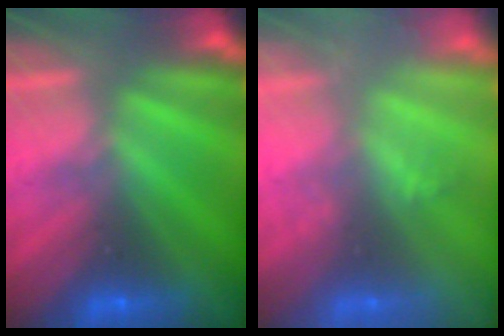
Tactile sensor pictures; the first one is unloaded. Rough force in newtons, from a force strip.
{"total": 1.9}